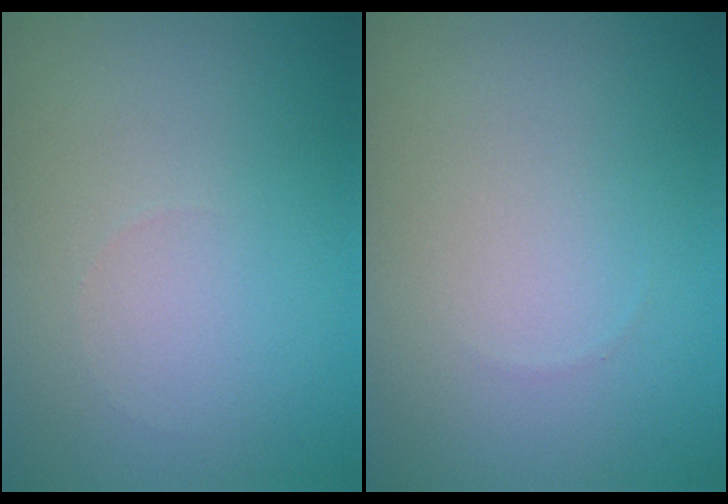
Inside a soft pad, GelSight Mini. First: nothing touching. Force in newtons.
{"total": 0.0}